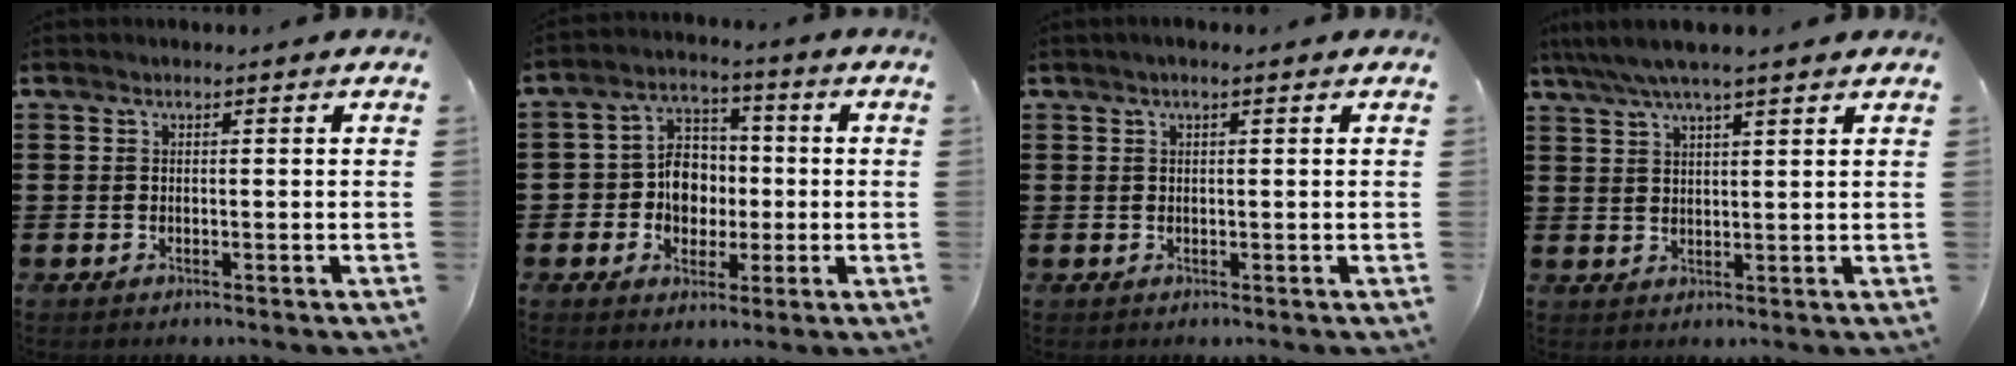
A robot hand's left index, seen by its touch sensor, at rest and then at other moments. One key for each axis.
{"total": 7.2, "fx": -0.8, "fy": 6.3, "fz": 3.2, "tx": -0.077, "ty": 0.021, "tz": -0.014}
{"total": 1.0, "fx": 0.4, "fy": 0.1, "fz": 0.9, "tx": -0.016, "ty": 0.000, "tz": 0.007}
{"total": 4.6, "fx": 3.7, "fy": 0.3, "fz": 2.7, "tx": -0.062, "ty": -0.007, "tz": 0.066}